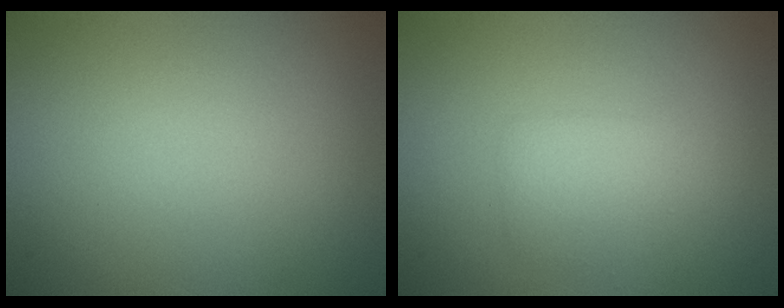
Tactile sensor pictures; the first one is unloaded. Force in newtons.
{"total": 1.9, "press": 1.9, "slide": 0.1}